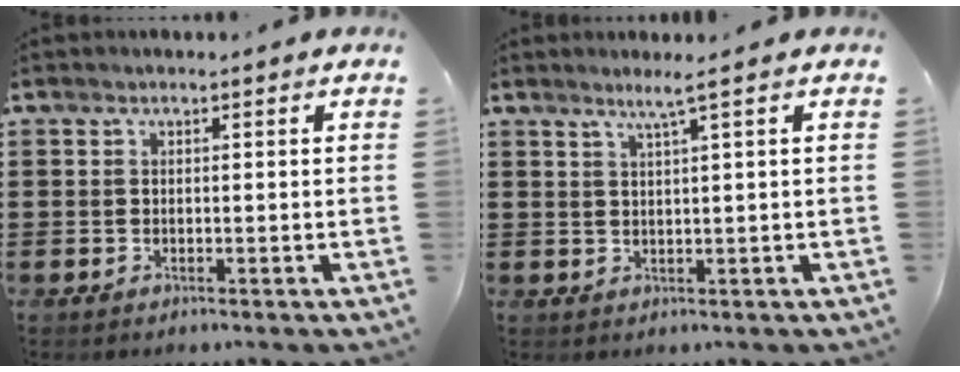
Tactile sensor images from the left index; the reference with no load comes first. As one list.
[{"total": 2.3, "force": [1.3, -0.5, 1.8], "torque": [-0.036, -0.005, 0.022]}]